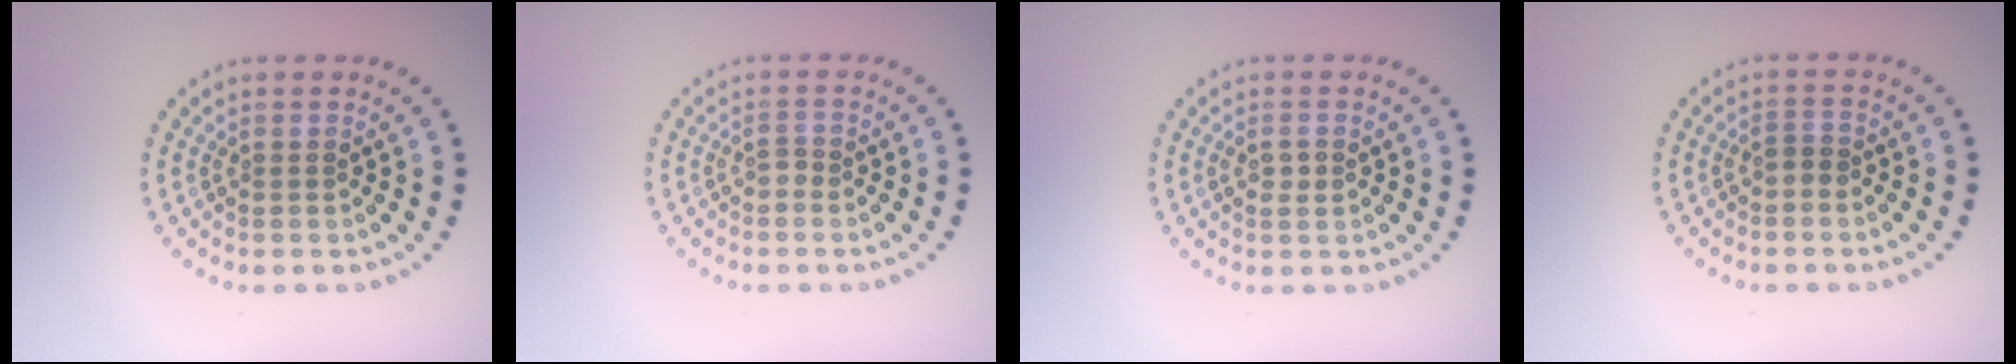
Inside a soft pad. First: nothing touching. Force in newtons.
{"total": 0.9, "press": 0.6, "slide": 0.7}
{"total": 1.2, "press": 1.1, "slide": 0.1}
{"total": 1.1, "press": 0.9, "slide": 0.6}